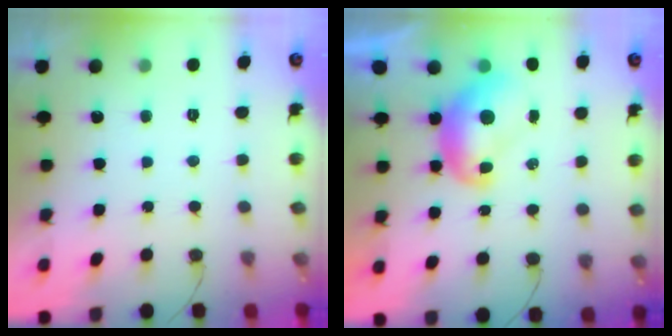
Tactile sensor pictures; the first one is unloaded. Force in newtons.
{"total": 9.1, "press": 9.1, "slide": 0.6}